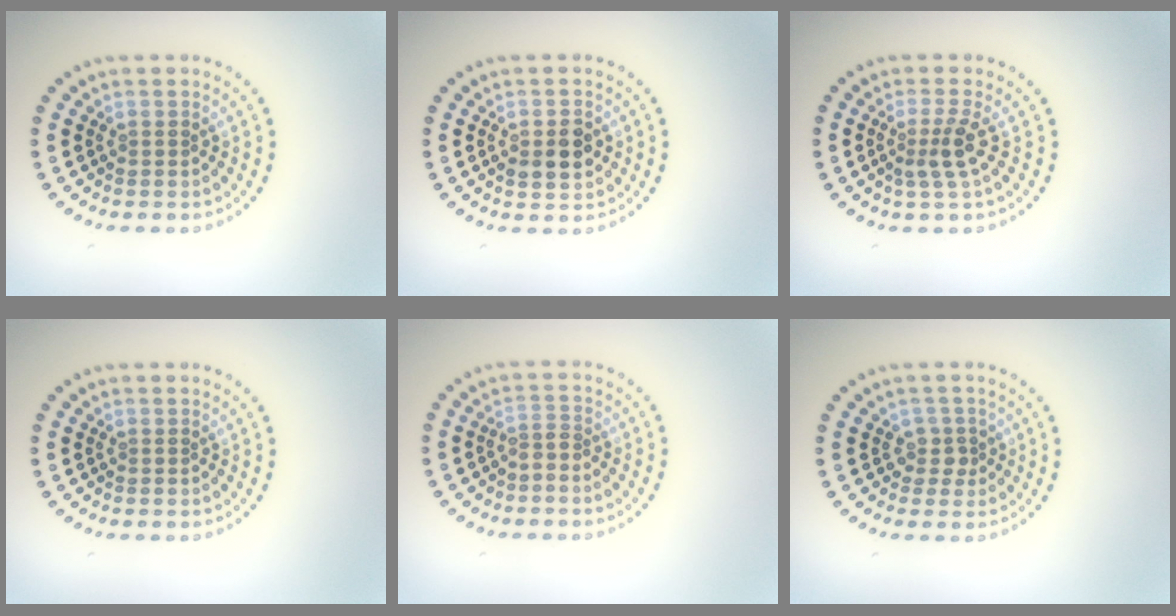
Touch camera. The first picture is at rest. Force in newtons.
{"total": 3.0, "press": 3.0, "slide": 0.2}
{"total": 2.4, "press": 1.8, "slide": 1.6}
{"total": 0.0}
{"total": 1.0, "press": 0.6, "slide": 0.8}
{"total": 1.6, "press": 1.3, "slide": 1.0}